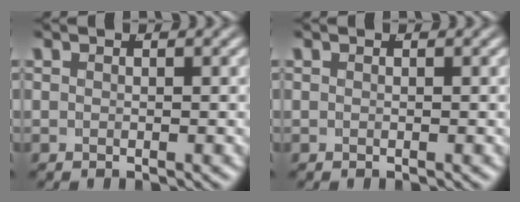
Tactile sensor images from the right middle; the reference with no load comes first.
{"total": 0.0}